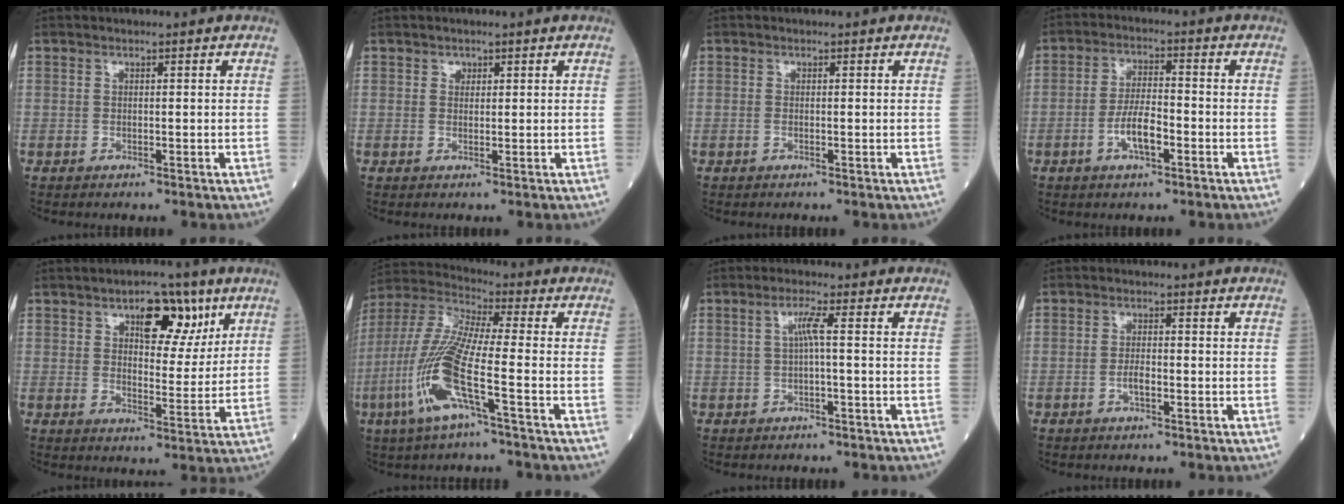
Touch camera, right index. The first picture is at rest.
{"total": 0.9, "force": [0.5, 0.7, 0.2], "torque": [0.001, -0.003, 0.006]}
{"total": 0.0}
{"total": 5.7, "force": [-2.3, 1.6, 5.0], "torque": [-0.100, 0.005, -0.043]}
{"total": 8.7, "force": [4.7, 4.0, 6.2], "torque": [-0.082, 0.009, 0.069]}
{"total": 13.8, "force": [-4.7, 0.6, 12.9], "torque": [-0.288, -0.008, -0.103]}
{"total": 2.4, "force": [0.1, -0.3, 2.4], "torque": [-0.047, 0.006, 0.002]}
{"total": 1.9, "force": [-0.8, 0.5, 1.7], "torque": [-0.031, 0.003, -0.014]}